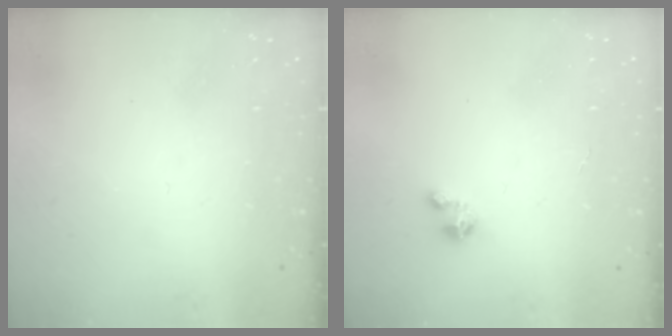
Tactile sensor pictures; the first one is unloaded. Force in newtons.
{"total": 2.0, "press": 2.0, "slide": 0.1}